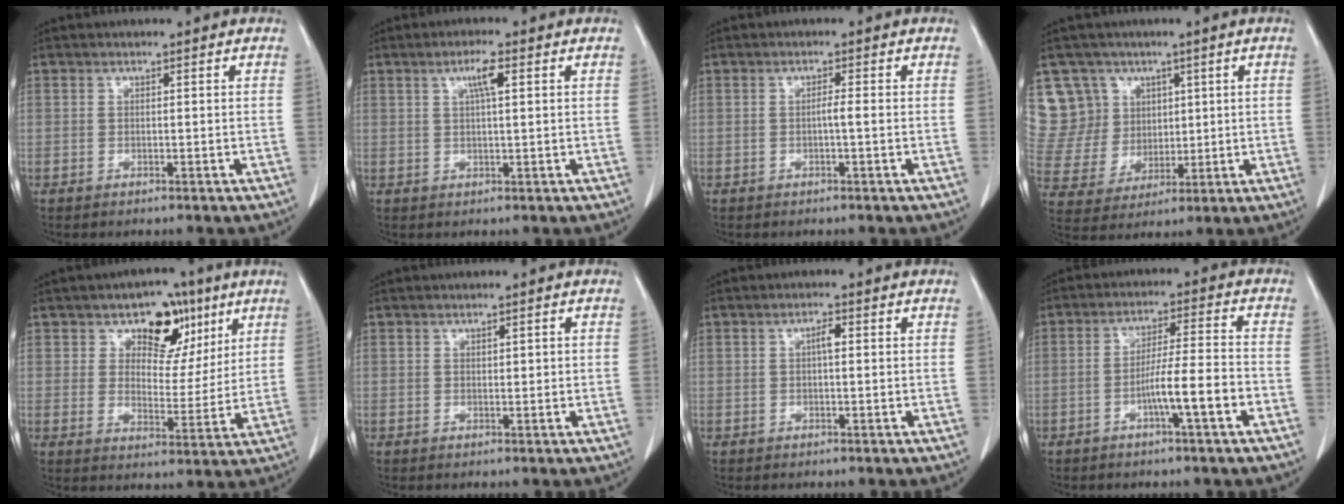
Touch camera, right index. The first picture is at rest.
{"total": 3.5, "force": [1.3, 0.3, 3.2], "torque": [-0.059, 0.004, 0.023]}
{"total": 1.4, "force": [-0.2, -0.1, 1.3], "torque": [-0.022, 0.002, -0.004]}
{"total": 10.9, "force": [5.7, 9.3, 0.6], "torque": [-0.030, 0.040, 0.127]}
{"total": 9.6, "force": [5.2, 6.1, 5.2], "torque": [-0.064, 0.011, 0.081]}
{"total": 1.0, "force": [0.3, 0.3, 0.9], "torque": [-0.014, 0.000, 0.006]}
{"total": 1.7, "force": [0.3, 0.4, 1.7], "torque": [-0.030, 0.004, 0.005]}
{"total": 7.6, "force": [-3.1, -0.1, 6.9], "torque": [-0.120, 0.008, -0.052]}